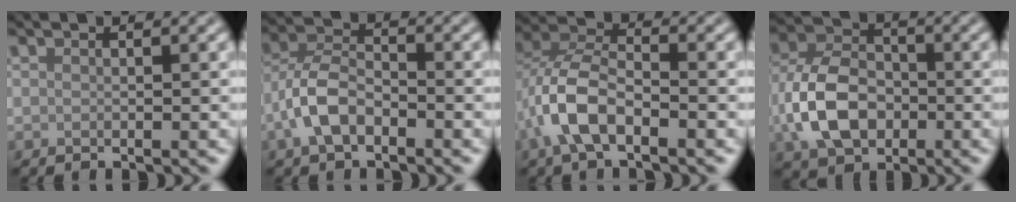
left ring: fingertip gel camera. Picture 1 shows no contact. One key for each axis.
{"total": 4.4, "fx": -2.0, "fy": 2.5, "fz": 3.1, "tx": -0.062, "ty": 0.009, "tz": -0.050}
{"total": 5.5, "fx": -2.2, "fy": 2.8, "fz": 4.2, "tx": -0.089, "ty": 0.007, "tz": -0.053}
{"total": 7.1, "fx": -1.7, "fy": 4.9, "fz": 4.9, "tx": -0.103, "ty": 0.005, "tz": -0.041}